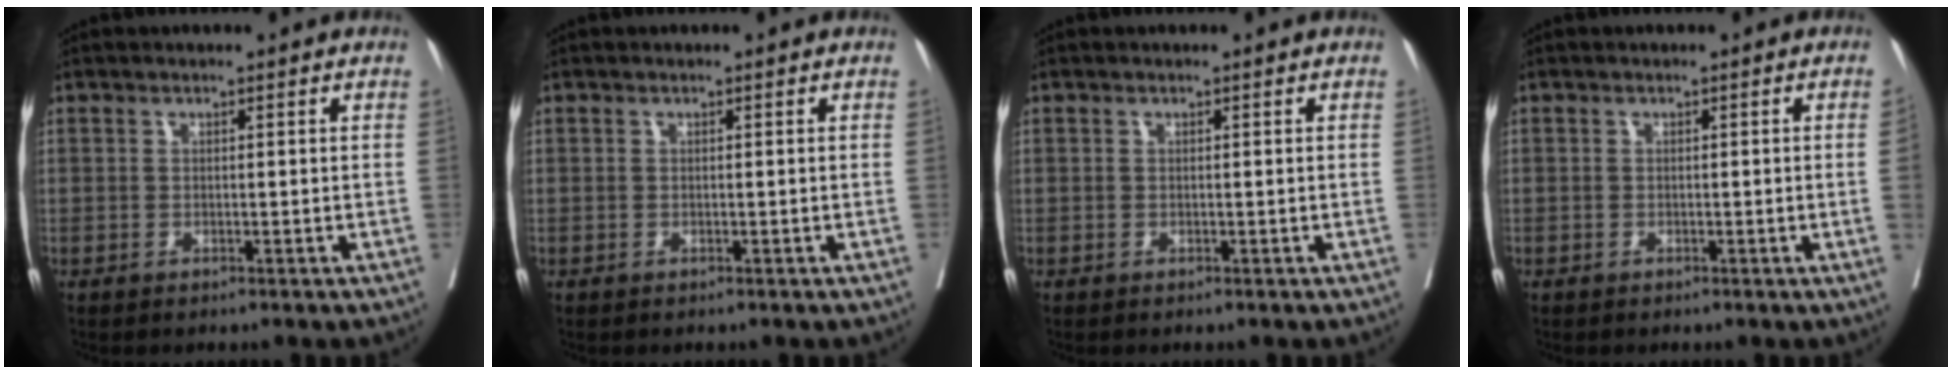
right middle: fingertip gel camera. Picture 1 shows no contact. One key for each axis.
{"total": 0.0}
{"total": 0.0}
{"total": 1.0, "fx": -0.1, "fy": -0.3, "fz": 0.9, "tx": -0.009, "ty": 0.000, "tz": 0.000}